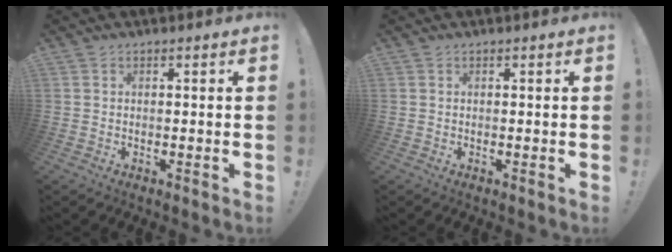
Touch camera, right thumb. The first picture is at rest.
{"total": 0.0}